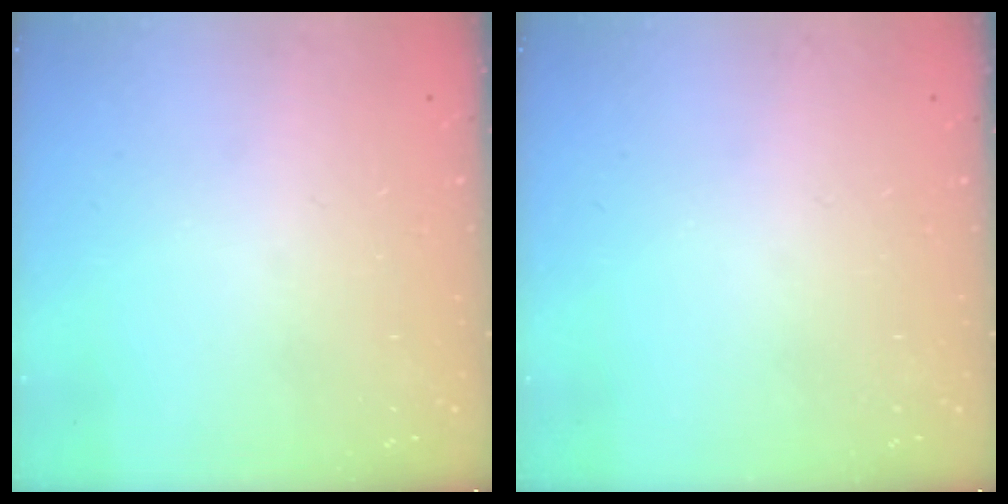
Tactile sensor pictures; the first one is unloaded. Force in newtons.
{"total": 0.0}